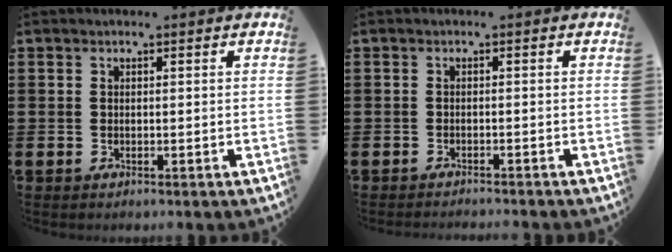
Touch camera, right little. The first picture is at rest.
{"total": 0.8, "force": [-0.8, -0.1, 0.0], "torque": [-0.001, 0.000, -0.017]}